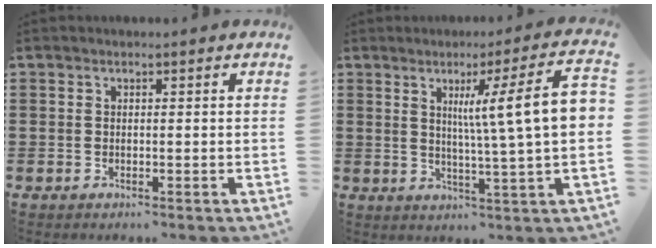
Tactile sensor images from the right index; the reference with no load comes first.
{"total": 11.2, "force": [2.2, 0.1, 11.0], "torque": [-0.179, -0.010, 0.027]}